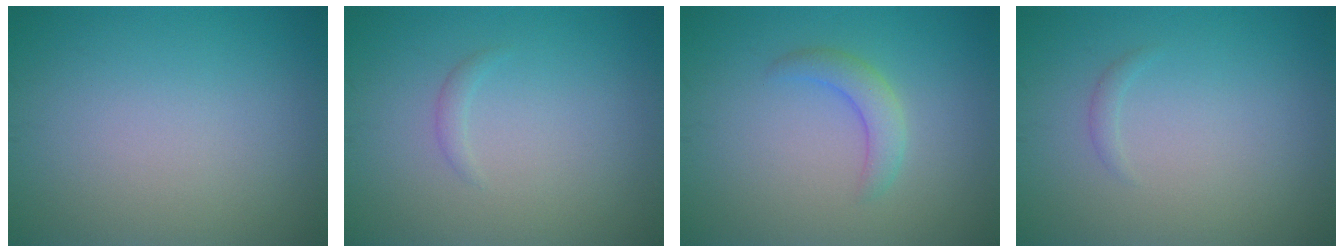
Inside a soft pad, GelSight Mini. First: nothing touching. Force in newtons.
{"total": 0.7, "press": 0.7, "slide": 0.1}
{"total": 2.3, "press": 2.3, "slide": 0.2}
{"total": 0.6, "press": 0.6, "slide": 0.1}